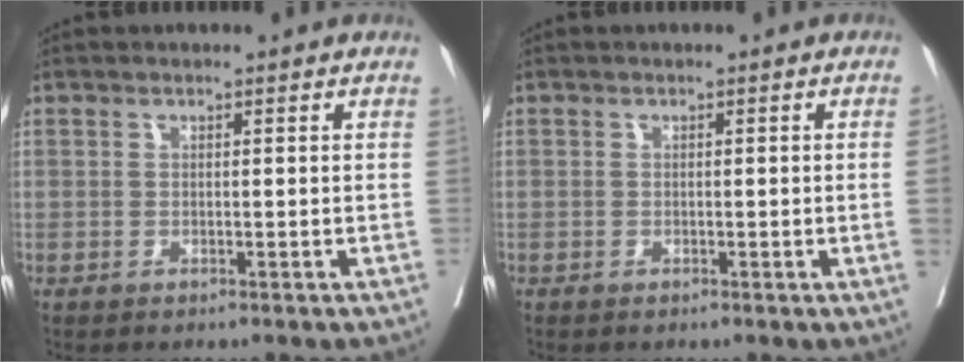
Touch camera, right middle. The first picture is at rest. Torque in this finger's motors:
{"motor_torque": [1.07, -1.07, 0.02, -0.21]}